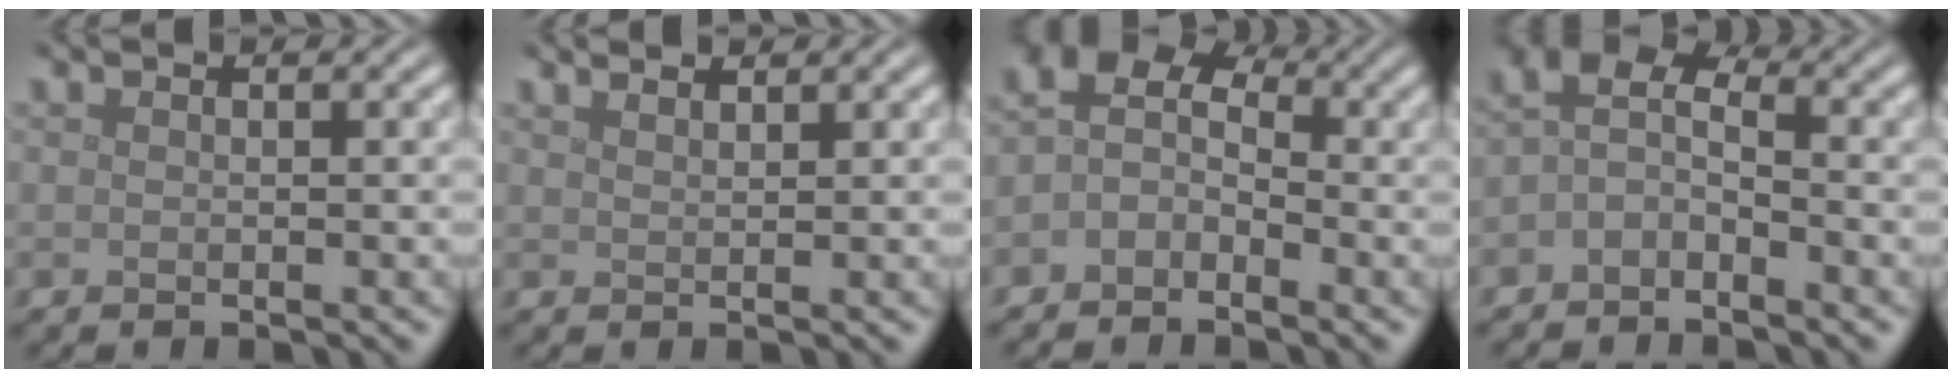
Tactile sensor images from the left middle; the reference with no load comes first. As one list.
[{"total": 2.3, "force": [2.0, 0.7, 1.0], "torque": [-0.006, 0.007, 0.012]}, {"total": 4.0, "force": [-0.9, 2.8, 2.7], "torque": [-0.050, 0.009, -0.029]}, {"total": 3.4, "force": [-0.9, 2.0, 2.6], "torque": [-0.051, 0.010, -0.031]}]